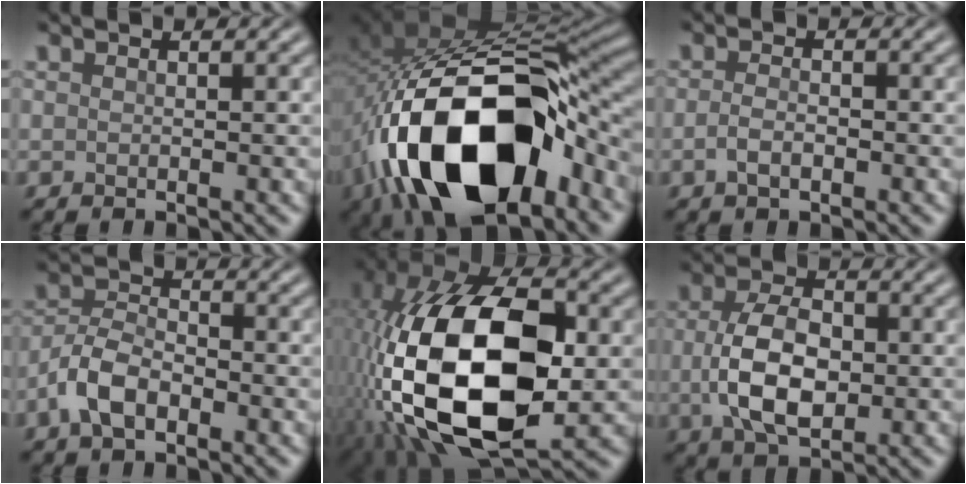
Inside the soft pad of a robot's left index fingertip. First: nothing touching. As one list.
[{"total": 18.2, "force": [-7.0, 10.0, 13.5], "torque": [-0.233, -0.033, -0.107]}, {"total": 1.5, "force": [-0.7, 0.7, 1.2], "torque": [-0.027, 0.001, -0.018]}, {"total": 4.2, "force": [-2.2, 2.3, 2.7], "torque": [-0.050, 0.009, -0.053]}, {"total": 18.2, "force": [-2.1, 10.5, 14.8], "torque": [-0.313, -0.001, -0.040]}, {"total": 6.7, "force": [-0.4, 4.1, 5.4], "torque": [-0.116, -0.003, -0.009]}]